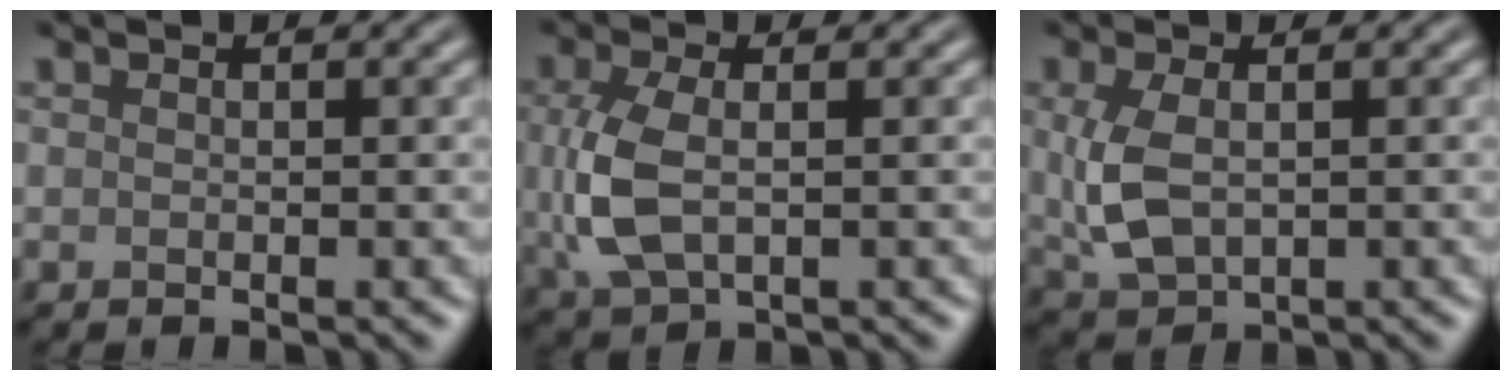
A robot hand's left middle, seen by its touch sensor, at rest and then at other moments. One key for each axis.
{"total": 4.8, "fx": 0.2, "fy": 2.7, "fz": 4.0, "tx": -0.101, "ty": -0.001, "tz": 0.006}
{"total": 4.4, "fx": 0.4, "fy": 2.7, "fz": 3.4, "tx": -0.087, "ty": 0.000, "tz": 0.015}